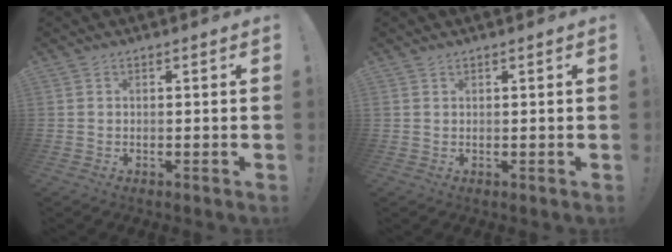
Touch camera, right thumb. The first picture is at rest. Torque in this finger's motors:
{"motor_torque": [-0.20, -0.34, 0.15, -0.09, 0.00]}